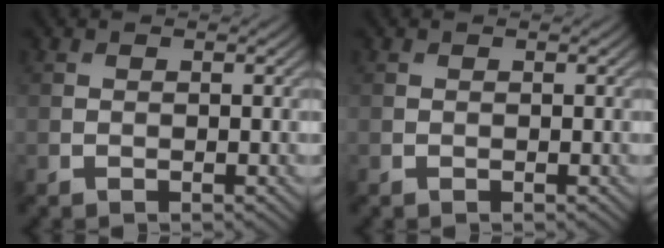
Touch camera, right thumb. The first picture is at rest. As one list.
[{"total": 0.0}]